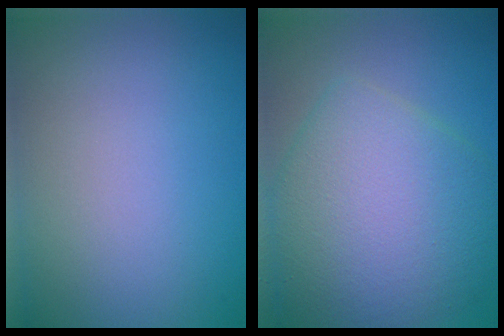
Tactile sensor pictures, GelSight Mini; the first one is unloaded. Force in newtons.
{"total": 8.5, "press": 8.5, "slide": 0.2}